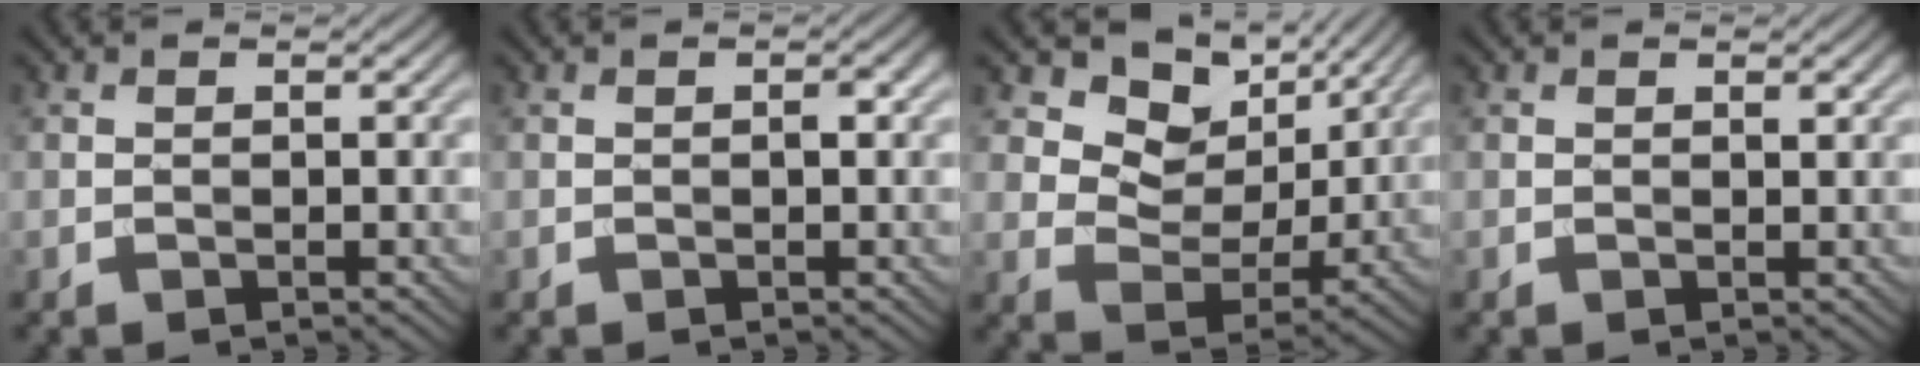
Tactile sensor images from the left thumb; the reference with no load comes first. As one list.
[{"total": 1.1, "force": [-0.1, 0.4, 1.0], "torque": [-0.012, 0.003, -0.001]}, {"total": 9.4, "force": [5.5, 6.2, 4.3], "torque": [-0.093, -0.009, 0.094]}, {"total": 0.6, "force": [0.5, 0.2, 0.4], "torque": [-0.007, -0.001, 0.009]}]